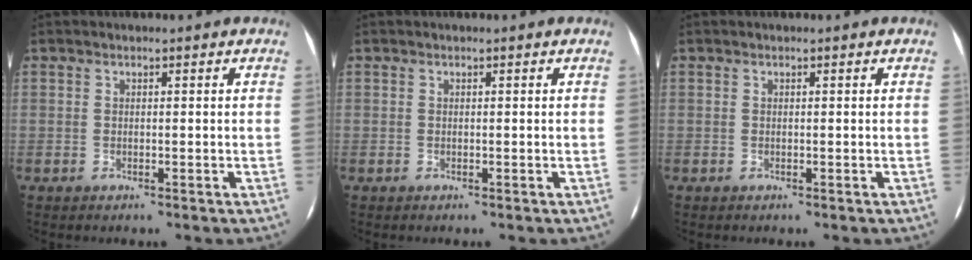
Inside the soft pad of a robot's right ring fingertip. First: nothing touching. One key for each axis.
{"total": 0.0}
{"total": 0.0}